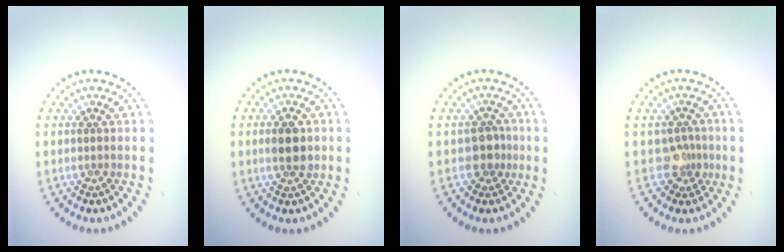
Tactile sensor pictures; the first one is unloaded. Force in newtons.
{"total": 2.9, "press": 2.9, "slide": 0.1}
{"total": 2.0, "press": 1.7, "slide": 1.0}
{"total": 2.1, "press": 1.5, "slide": 1.4}